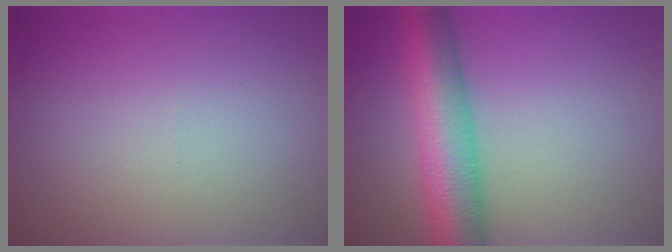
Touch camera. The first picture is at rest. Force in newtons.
{"total": 8.7, "press": 8.7, "slide": 0.2}